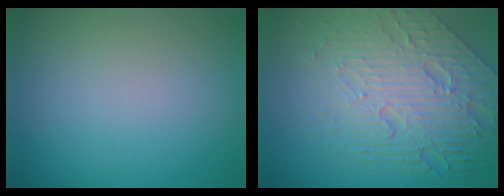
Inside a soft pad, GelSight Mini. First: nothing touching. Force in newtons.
{"total": 8.4, "press": 5.7, "slide": 6.2}